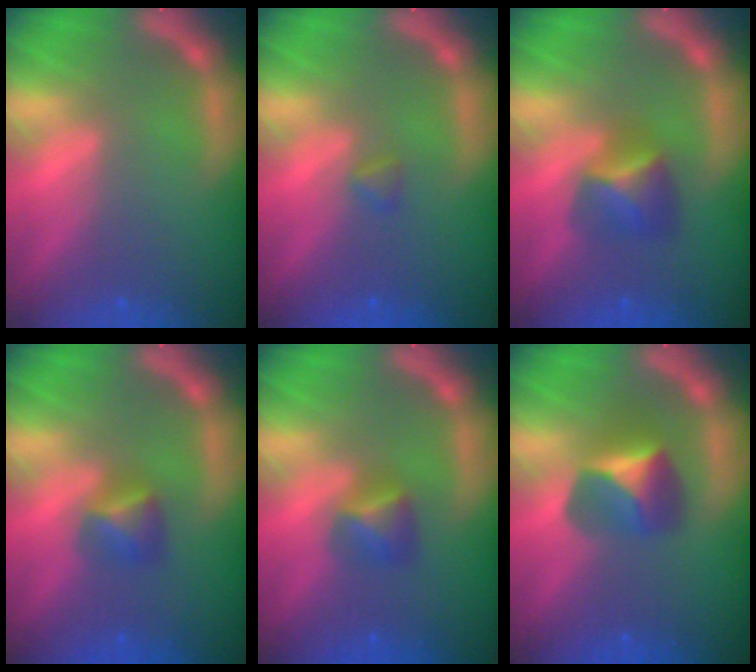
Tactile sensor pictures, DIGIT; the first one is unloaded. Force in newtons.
{"total": 0.9}
{"total": 3.4}
{"total": 2.4}
{"total": 2.4}
{"total": 3.9}